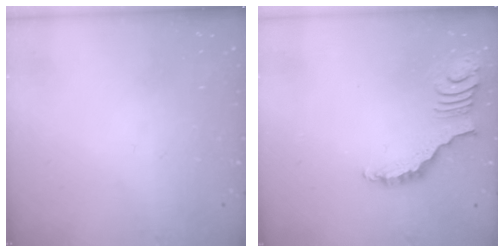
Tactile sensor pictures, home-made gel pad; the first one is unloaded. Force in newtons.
{"total": 3.7, "press": 3.6, "slide": 0.6}